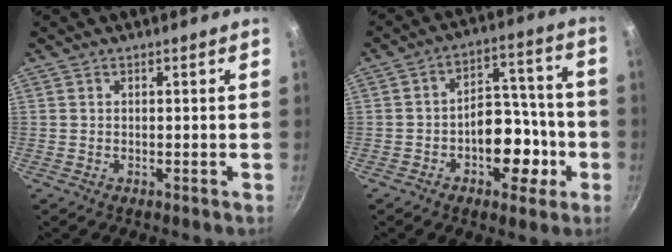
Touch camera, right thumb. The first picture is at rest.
{"total": 12.4, "force": [-4.1, 8.0, 8.5], "torque": [-0.071, 0.052, -0.058]}